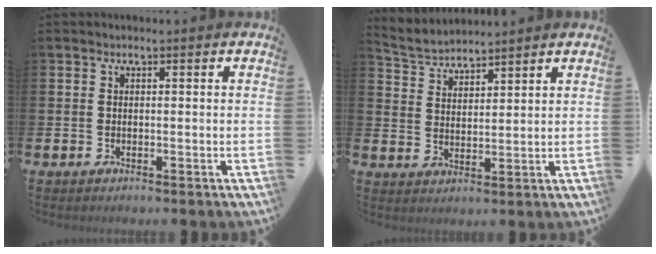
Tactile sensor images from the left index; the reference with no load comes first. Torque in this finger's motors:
{"motor_torque": [0.06, -0.03, 0.00, -0.01]}